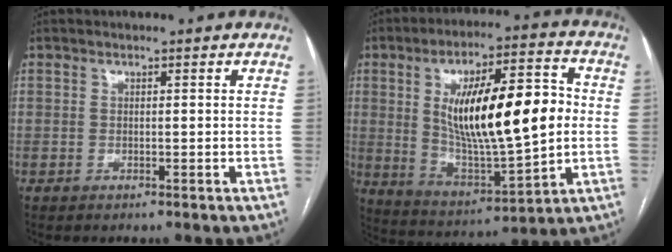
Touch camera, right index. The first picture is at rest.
{"total": 20.7, "force": [1.9, 5.2, 19.9], "torque": [-0.345, 0.012, 0.041]}